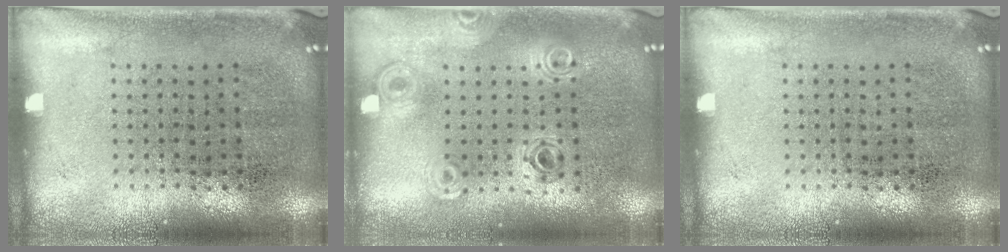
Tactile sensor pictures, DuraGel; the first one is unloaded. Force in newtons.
{"total": 1.0, "press": 1.0, "slide": 0.2}
{"total": 0.0}